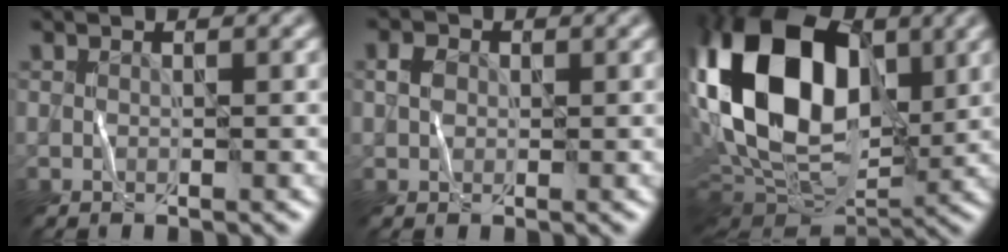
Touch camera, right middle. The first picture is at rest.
{"total": 1.5, "force": [0.1, 1.3, 0.7], "torque": [-0.014, 0.005, -0.002]}
{"total": 18.4, "force": [3.4, 11.6, 13.8], "torque": [-0.281, 0.029, 0.040]}